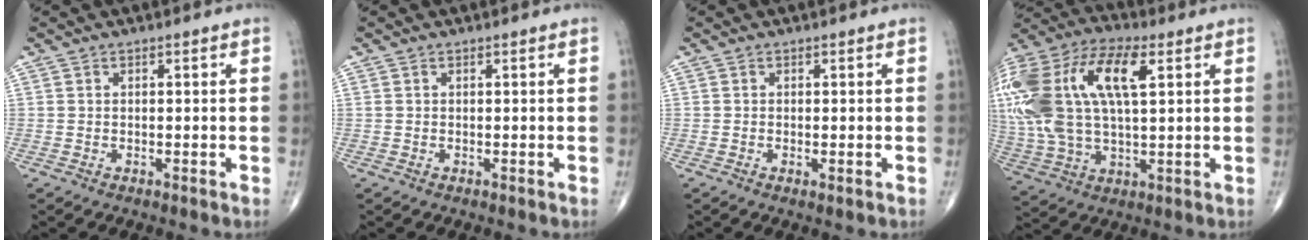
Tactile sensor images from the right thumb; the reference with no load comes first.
{"total": 0.0}
{"total": 0.7, "force": [-0.3, 0.1, 0.7], "torque": [-0.014, -0.004, -0.005]}
{"total": 27.2, "force": [7.4, 13.5, 22.5], "torque": [-0.533, 0.036, 0.137]}